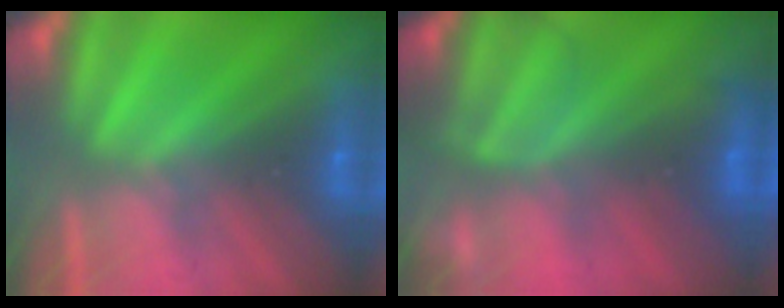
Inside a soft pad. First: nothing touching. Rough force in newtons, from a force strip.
{"total": 5.7}